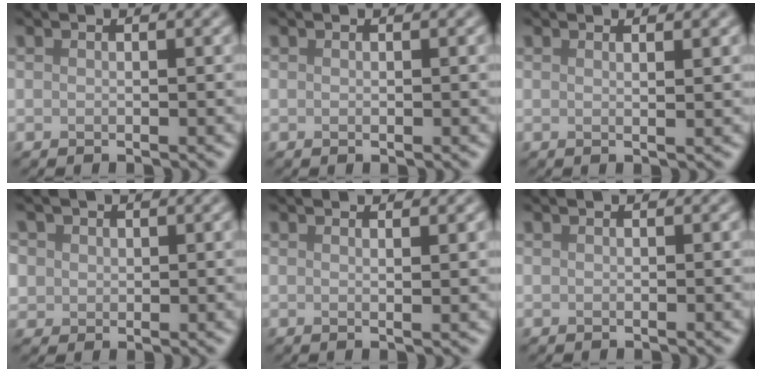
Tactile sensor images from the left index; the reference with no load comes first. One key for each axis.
{"total": 0.0}
{"total": 1.4, "fx": 0.7, "fy": 0.5, "fz": 1.1, "tx": -0.009, "ty": 0.000, "tz": 0.003}
{"total": 3.6, "fx": 1.6, "fy": 2.9, "fz": 1.4, "tx": -0.042, "ty": 0.010, "tz": 0.025}
{"total": 1.0, "fx": 0.6, "fy": 0.3, "fz": 0.8, "tx": -0.004, "ty": 0.001, "tz": 0.006}
{"total": 0.0}